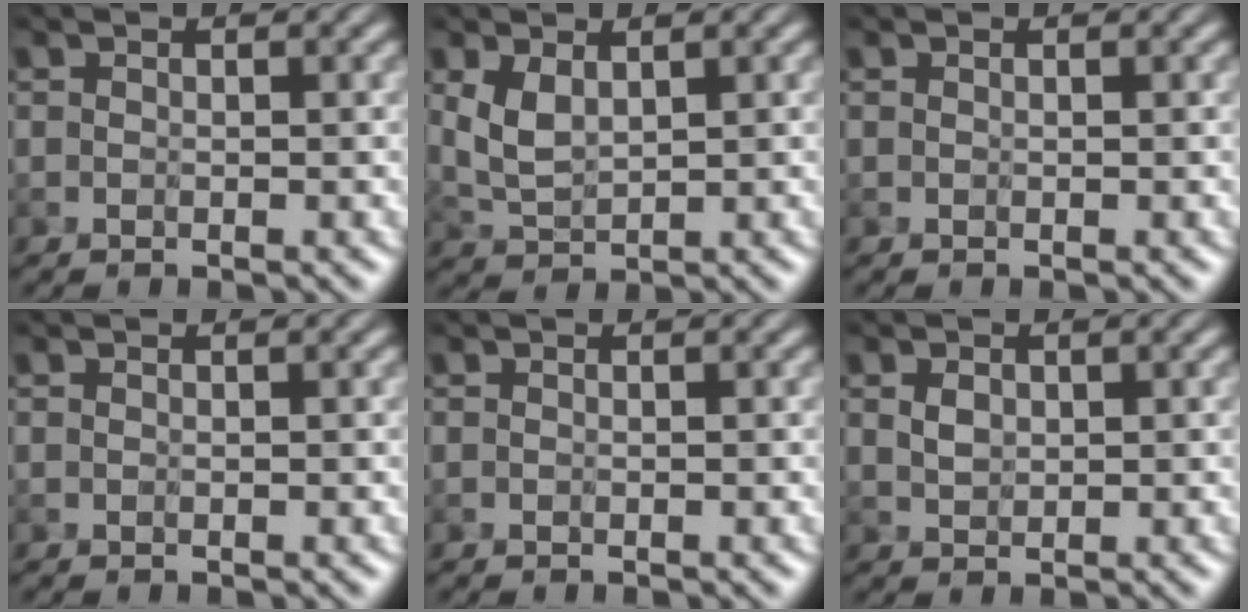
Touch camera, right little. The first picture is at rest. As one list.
[{"total": 3.0, "force": [0.9, 1.7, 2.3], "torque": [-0.058, -0.004, 0.026]}, {"total": 0.0}, {"total": 0.0}, {"total": 0.0}, {"total": 1.5, "force": [0.4, 1.1, 1.0], "torque": [-0.023, 0.000, 0.010]}]